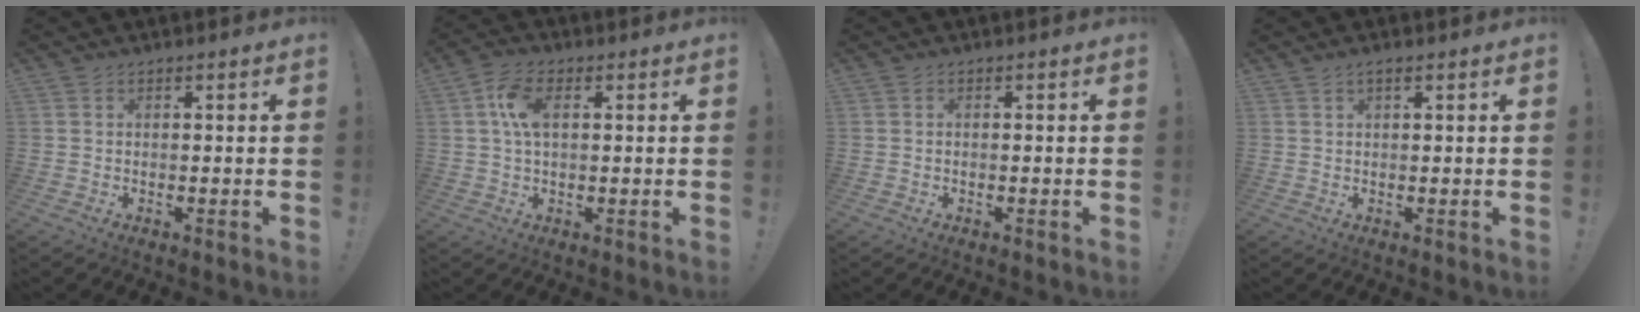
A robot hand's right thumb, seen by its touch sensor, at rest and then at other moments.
{"total": 7.9, "force": [1.8, 4.6, 6.2], "torque": [-0.118, 0.002, 0.030]}
{"total": 0.0}
{"total": 1.5, "force": [0.9, 0.4, 1.2], "torque": [-0.029, 0.002, 0.017]}